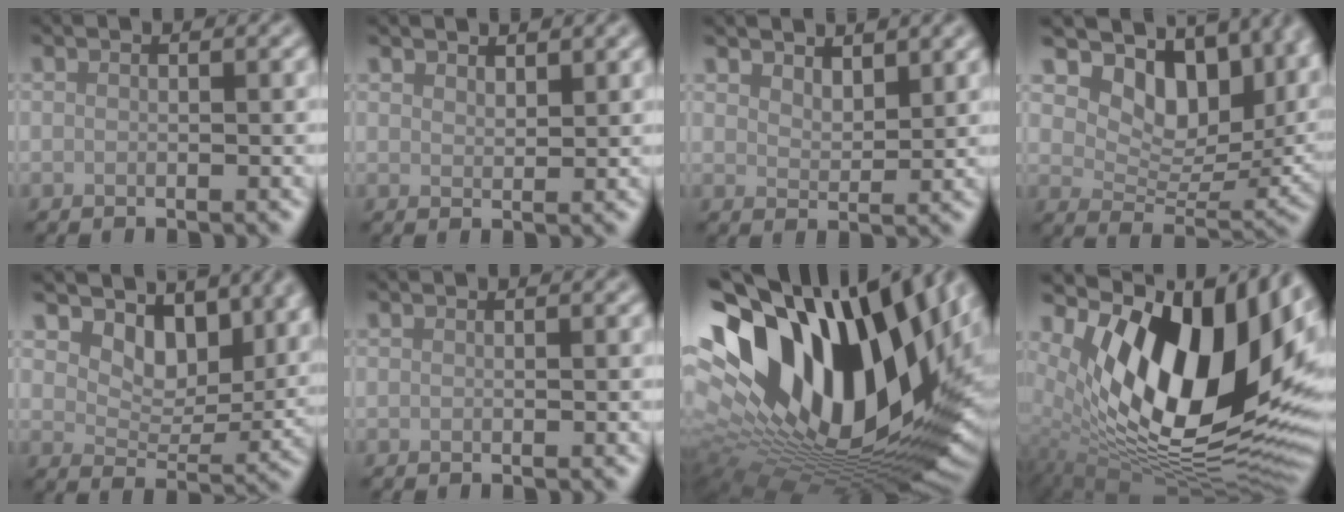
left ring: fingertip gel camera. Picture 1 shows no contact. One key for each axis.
{"total": 1.7, "fx": 1.6, "fy": 0.4, "fz": 0.4, "tx": -0.005, "ty": 0.002, "tz": 0.028}
{"total": 2.6, "fx": 2.2, "fy": 0.9, "fz": 1.0, "tx": -0.020, "ty": -0.002, "tz": 0.038}
{"total": 14.5, "fx": 7.6, "fy": 8.1, "fz": 9.3, "tx": -0.133, "ty": 0.004, "tz": 0.138}
{"total": 7.3, "fx": 4.9, "fy": 4.1, "fz": 3.5, "tx": -0.056, "ty": -0.013, "tz": 0.066}
{"total": 0.0}
{"total": 19.8, "fx": 6.9, "fy": 10.7, "fz": 15.2, "tx": -0.265, "ty": 0.028, "tz": 0.115}
{"total": 17.5, "fx": 5.1, "fy": 9.0, "fz": 14.1, "tx": -0.225, "ty": -0.002, "tz": 0.085}